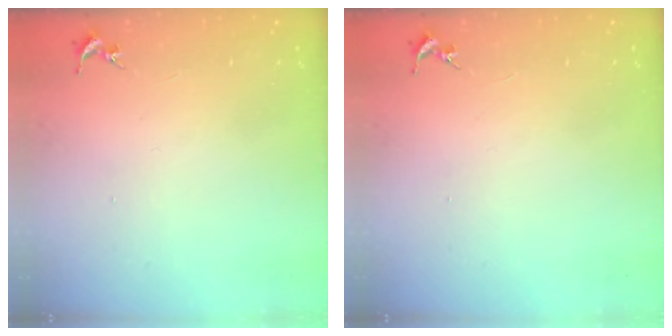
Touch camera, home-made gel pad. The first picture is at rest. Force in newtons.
{"total": 0.0}